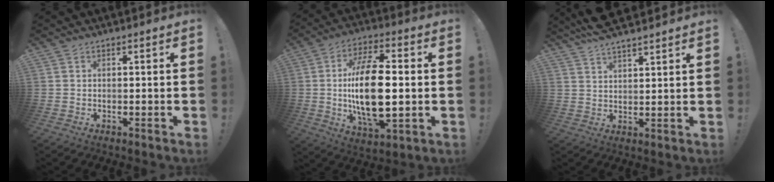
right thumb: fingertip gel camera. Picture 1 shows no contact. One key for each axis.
{"total": 20.1, "fx": -0.4, "fy": 9.4, "fz": 17.7, "tx": -0.347, "ty": -0.003, "tz": -0.010}
{"total": 6.0, "fx": 5.4, "fy": 1.0, "fz": 2.4, "tx": -0.051, "ty": -0.027, "tz": 0.103}